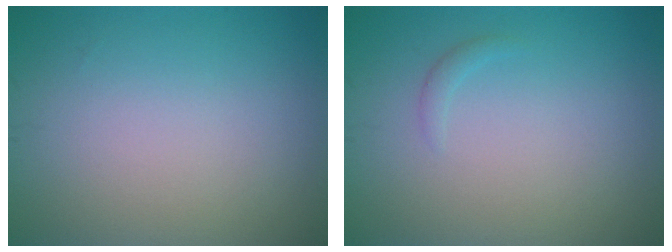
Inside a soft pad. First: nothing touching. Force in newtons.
{"total": 0.6, "press": 0.6, "slide": 0.0}